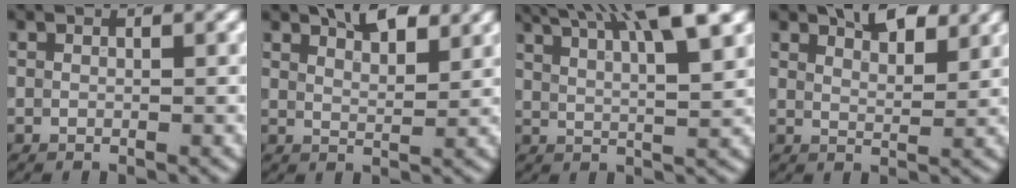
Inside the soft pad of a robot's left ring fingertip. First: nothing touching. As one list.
[{"total": 3.2, "force": [2.7, 1.0, 1.5], "torque": [-0.017, 0.008, 0.040]}, {"total": 9.7, "force": [6.1, 2.4, 7.1], "torque": [-0.083, 0.030, 0.079]}, {"total": 2.9, "force": [2.5, 1.0, 1.2], "torque": [-0.014, 0.005, 0.038]}]